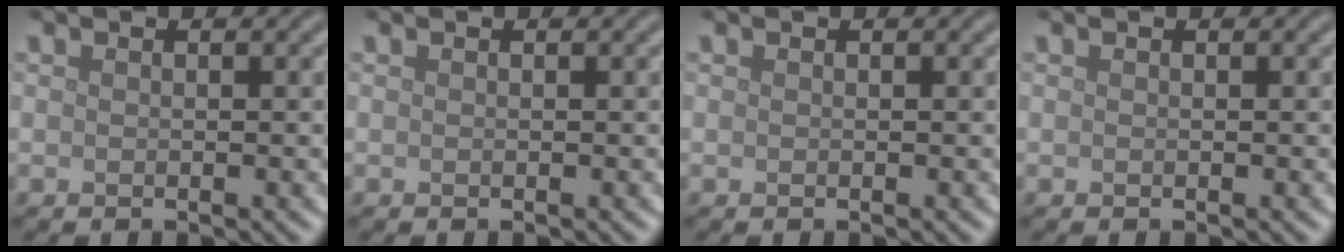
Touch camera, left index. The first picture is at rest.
{"total": 0.0}
{"total": 0.0}
{"total": 0.0}